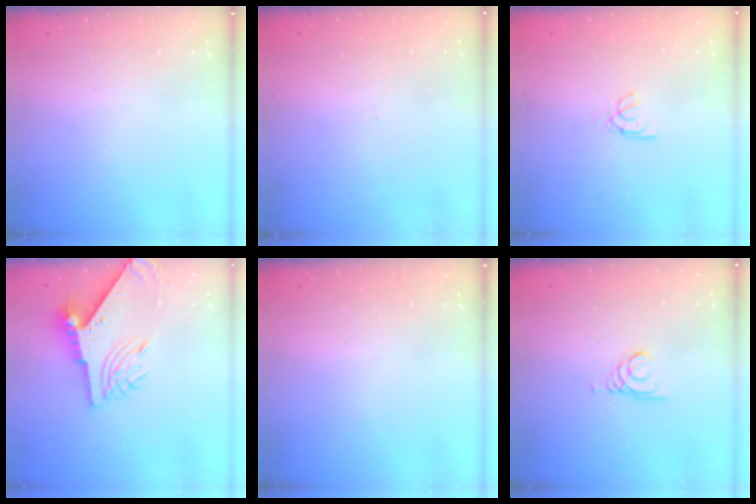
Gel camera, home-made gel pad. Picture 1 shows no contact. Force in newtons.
{"total": 0.0}
{"total": 2.6, "press": 2.6, "slide": 0.2}
{"total": 12.0, "press": 11.9, "slide": 1.4}
{"total": 0.0}
{"total": 1.6, "press": 1.6, "slide": 0.0}